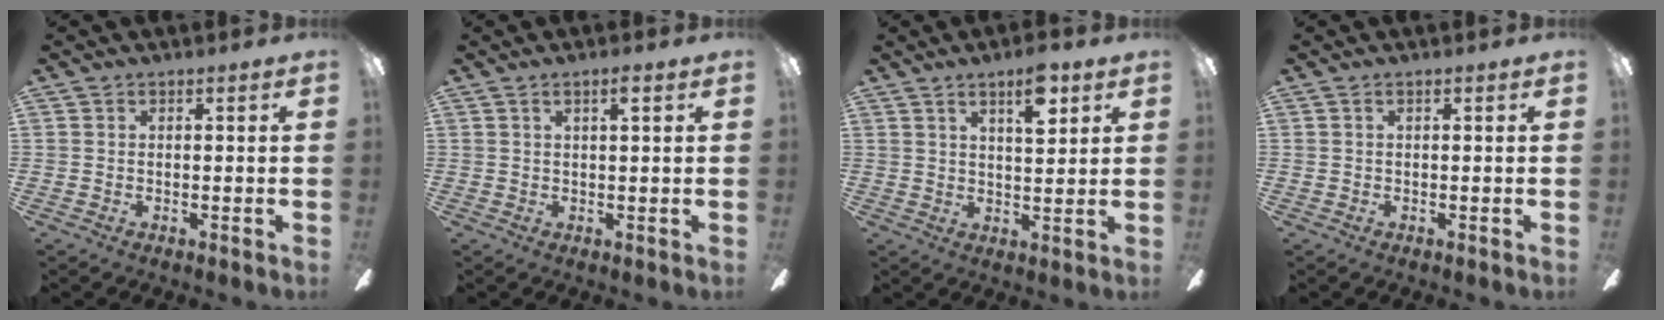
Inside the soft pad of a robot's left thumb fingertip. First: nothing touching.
{"total": 2.0, "force": [1.2, 0.3, 1.5], "torque": [-0.026, -0.001, 0.018]}
{"total": 7.7, "force": [4.7, 2.6, 5.5], "torque": [-0.079, -0.017, 0.073]}
{"total": 0.0}